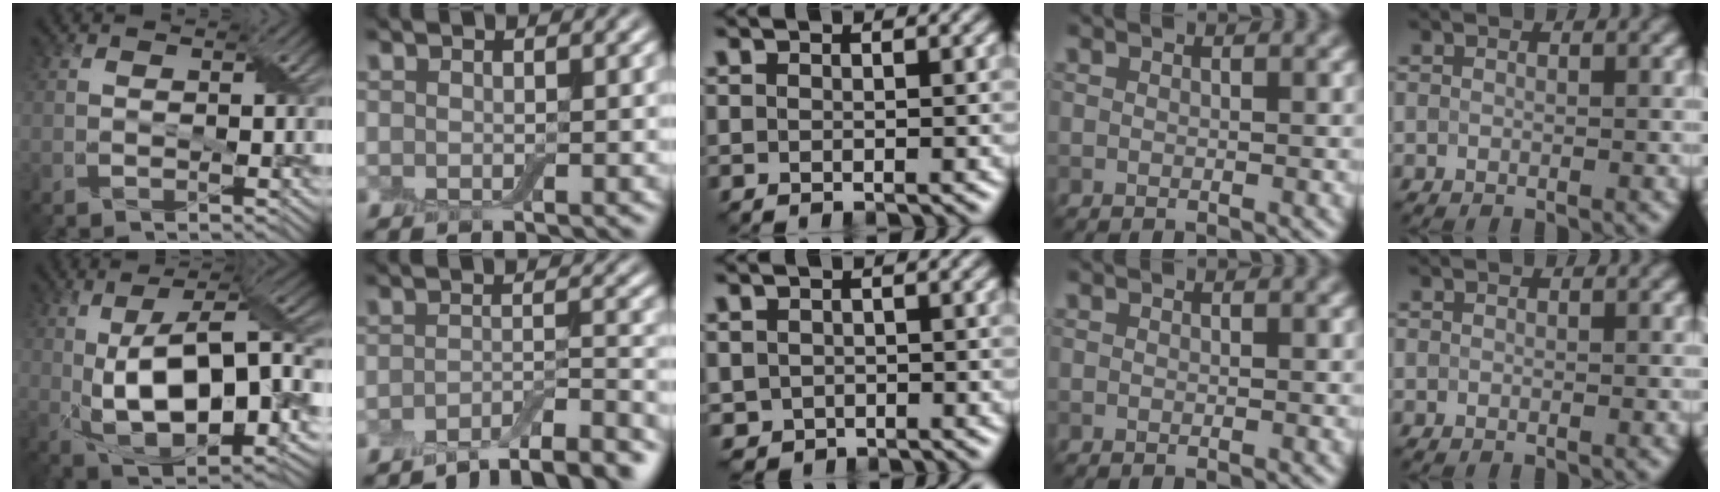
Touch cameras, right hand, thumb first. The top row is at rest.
{"thumb": {"total": 15.7, "force": [0.1, 7.0, 14.1], "torque": [-0.235, 0.010, -0.001]}, "index": {"total": 7.0, "force": [-5.9, 1.5, 3.6], "torque": [-0.051, 0.002, -0.091]}, "middle": {"total": 1.6, "force": [-0.6, 1.4, 0.6], "torque": [-0.019, -0.004, -0.009]}}